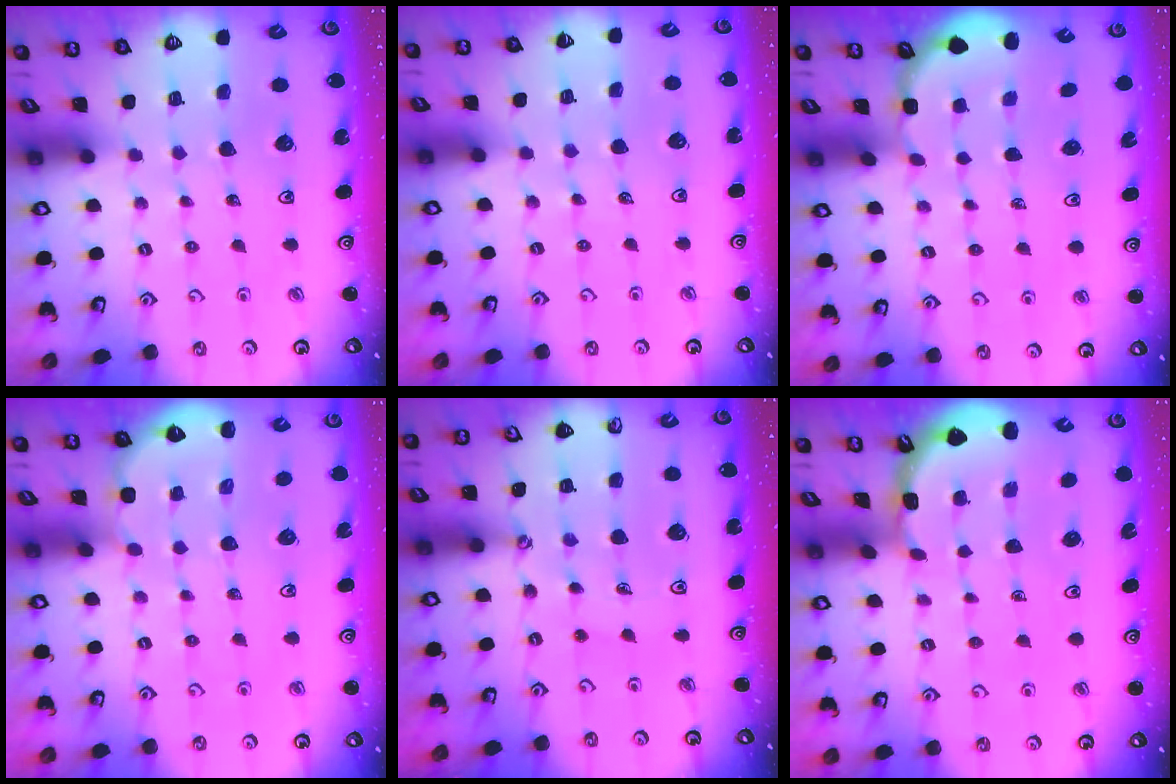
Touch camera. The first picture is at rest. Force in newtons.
{"total": 2.1, "press": 2.1, "slide": 0.4}
{"total": 3.7, "press": 3.4, "slide": 1.6}
{"total": 4.1, "press": 3.7, "slide": 1.8}
{"total": 2.8, "press": 2.5, "slide": 1.3}
{"total": 1.4, "press": 1.4, "slide": 0.1}